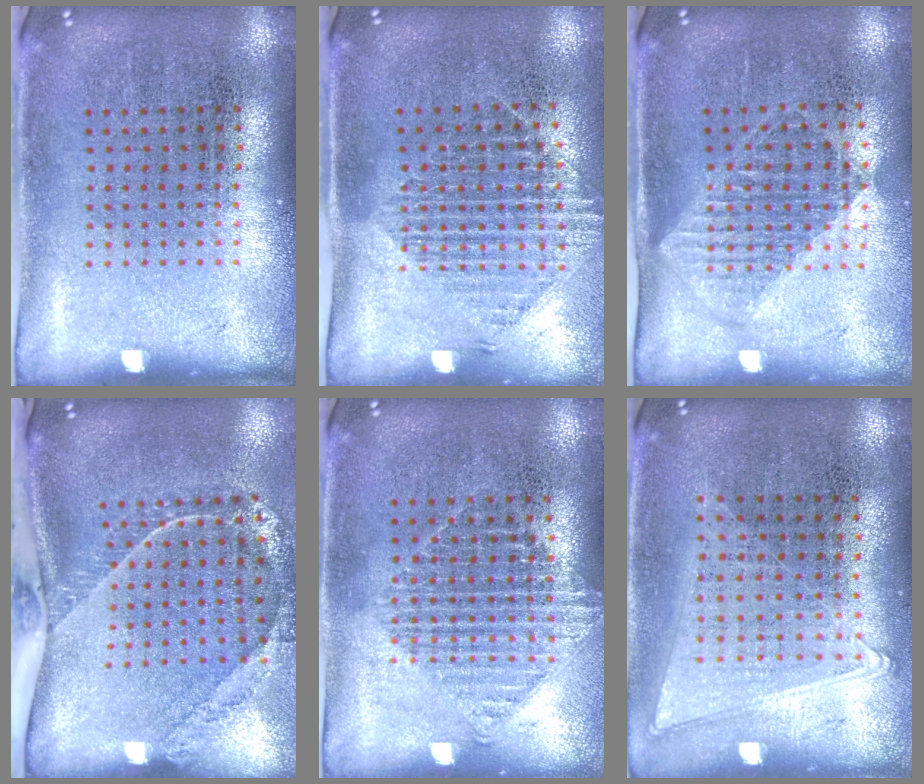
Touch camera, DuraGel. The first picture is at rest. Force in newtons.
{"total": 1.6, "press": 1.3, "slide": 0.9}
{"total": 1.2, "press": 1.0, "slide": 0.5}
{"total": 2.4, "press": 1.7, "slide": 1.7}
{"total": 1.1, "press": 1.1, "slide": 0.3}
{"total": 1.0, "press": 0.9, "slide": 0.4}